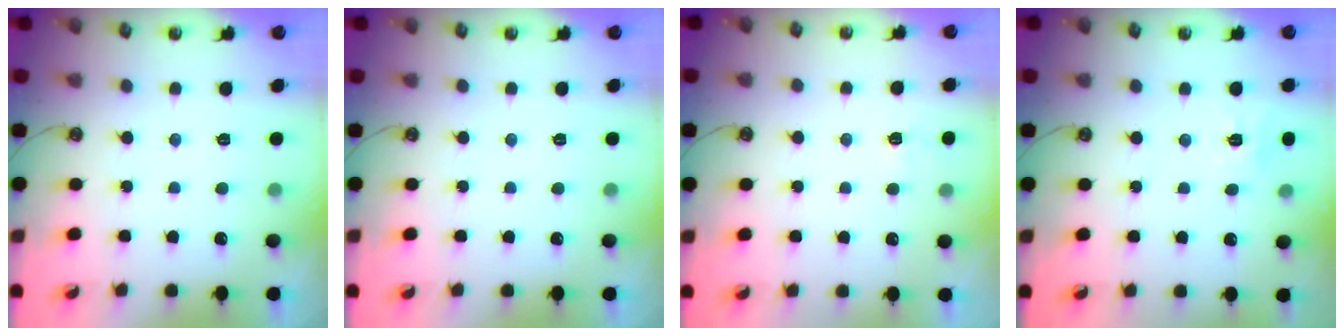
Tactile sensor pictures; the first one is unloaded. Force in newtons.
{"total": 0.0}
{"total": 2.8, "press": 2.8, "slide": 0.4}
{"total": 7.4, "press": 7.4, "slide": 0.8}